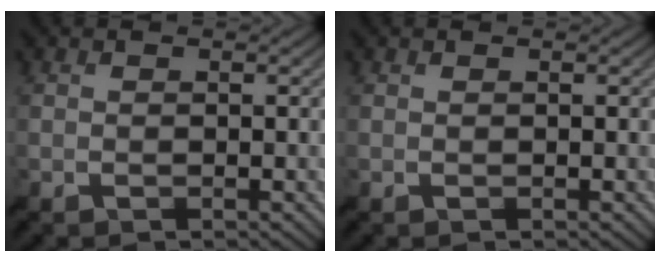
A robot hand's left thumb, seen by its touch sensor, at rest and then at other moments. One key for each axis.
{"total": 0.0}